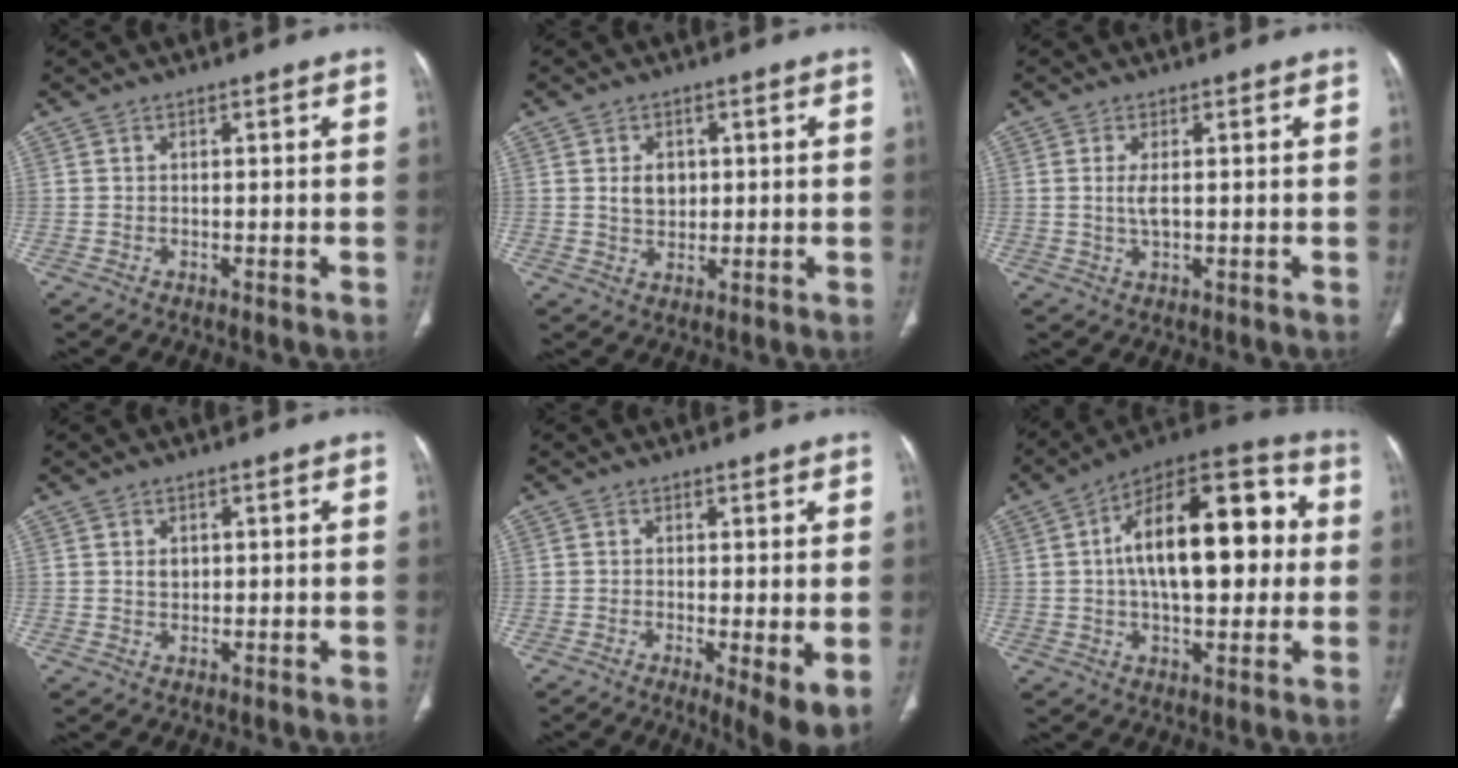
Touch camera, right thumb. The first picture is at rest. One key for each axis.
{"total": 4.3, "fx": 0.8, "fy": 3.3, "fz": 2.7, "tx": -0.026, "ty": -0.005, "tz": 0.017}
{"total": 2.8, "fx": 0.2, "fy": 1.0, "fz": 2.6, "tx": -0.063, "ty": -0.004, "tz": 0.007}
{"total": 1.7, "fx": 0.4, "fy": 1.3, "fz": 1.1, "tx": -0.010, "ty": -0.002, "tz": 0.009}
{"total": 6.8, "fx": -1.1, "fy": 1.6, "fz": 6.6, "tx": -0.104, "ty": -0.024, "tz": -0.018}
{"total": 21.9, "fx": 2.2, "fy": 10.7, "fz": 19.0, "tx": -0.267, "ty": 0.032, "tz": 0.026}